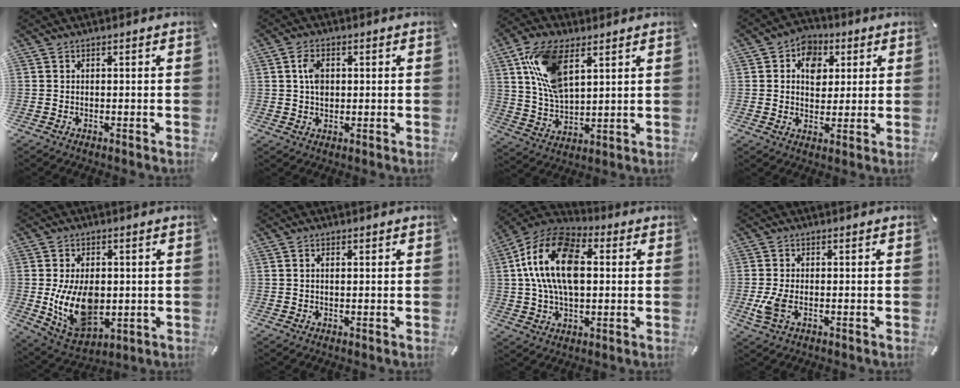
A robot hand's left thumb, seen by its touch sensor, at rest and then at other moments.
{"total": 4.9, "force": [0.9, 3.5, 3.2], "torque": [-0.057, 0.001, 0.011]}
{"total": 14.4, "force": [6.5, 7.9, 10.1], "torque": [-0.231, -0.002, 0.120]}
{"total": 7.7, "force": [1.7, 6.6, 3.5], "torque": [-0.036, -0.002, 0.024]}
{"total": 13.8, "force": [-0.6, 9.3, 10.2], "torque": [-0.191, -0.009, -0.007]}
{"total": 1.1, "force": [0.3, 0.7, 0.8], "torque": [-0.018, 0.006, 0.005]}
{"total": 18.2, "force": [2.5, 11.5, 13.8], "torque": [-0.282, 0.011, 0.042]}
{"total": 4.7, "force": [-1.1, 2.4, 3.8], "torque": [-0.089, -0.003, -0.020]}